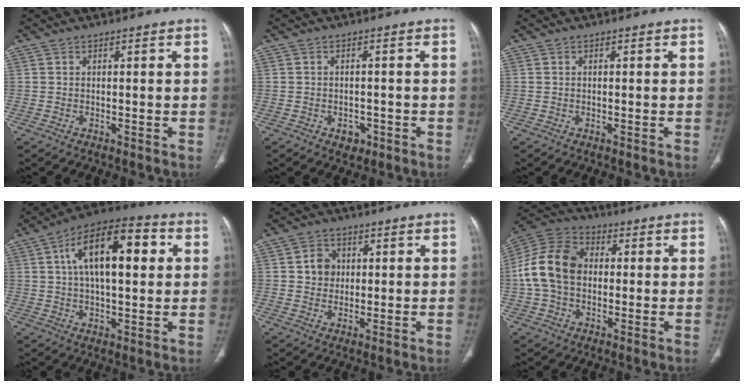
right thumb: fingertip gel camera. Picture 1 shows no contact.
{"total": 2.5, "force": [-1.2, 1.9, 1.1], "torque": [-0.005, 0.005, -0.011]}
{"total": 0.0}
{"total": 17.8, "force": [4.5, 8.0, 15.3], "torque": [-0.229, 0.019, 0.064]}
{"total": 4.8, "force": [0.9, 4.2, 2.1], "torque": [-0.011, 0.001, 0.013]}
{"total": 13.1, "force": [0.7, 9.5, 9.0], "torque": [-0.172, 0.031, 0.005]}